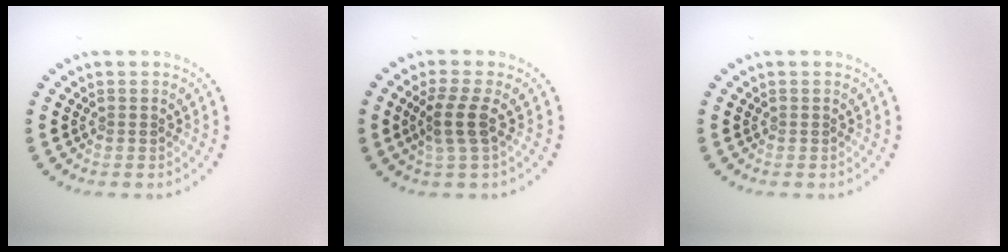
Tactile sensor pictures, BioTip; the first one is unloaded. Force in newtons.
{"total": 2.6, "press": 2.0, "slide": 1.6}
{"total": 0.0}